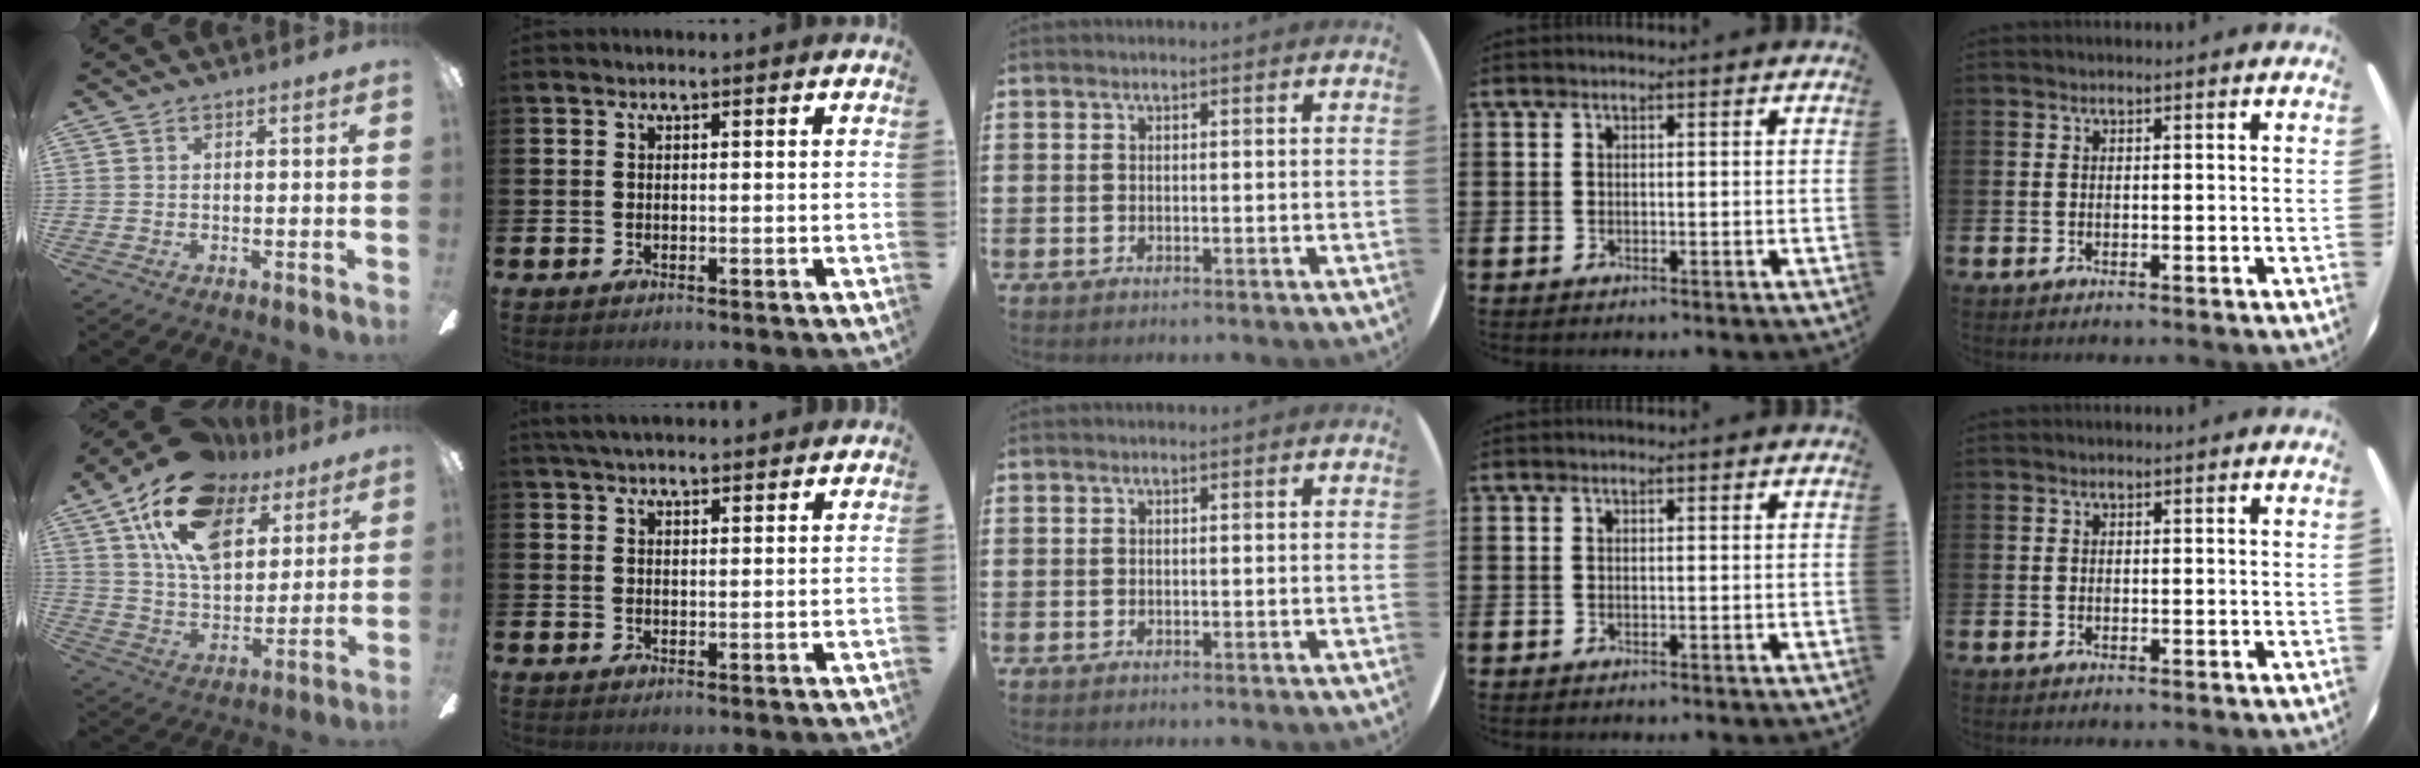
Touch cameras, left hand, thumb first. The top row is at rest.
{"thumb": {"total": 19.9, "force": [11.5, 11.0, 12.0], "torque": [-0.227, -0.046, 0.205]}, "index": {"total": 3.6, "force": [3.4, 0.8, 1.1], "torque": [-0.026, -0.007, 0.063]}}